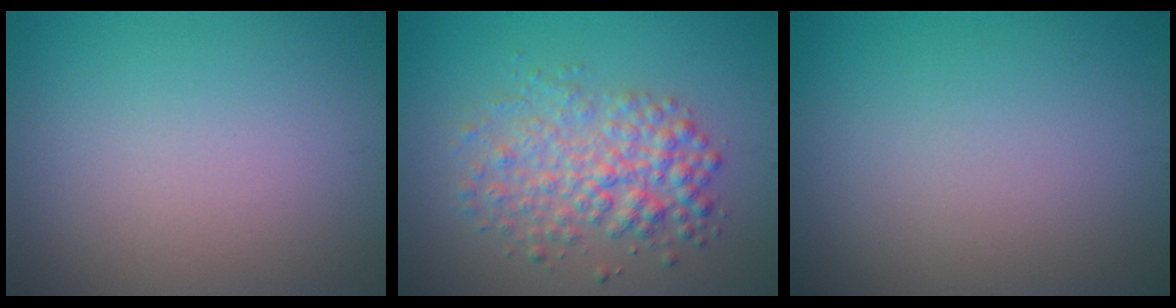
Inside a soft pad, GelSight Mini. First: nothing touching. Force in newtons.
{"total": 4.4, "press": 4.4, "slide": 0.1}
{"total": 0.0}